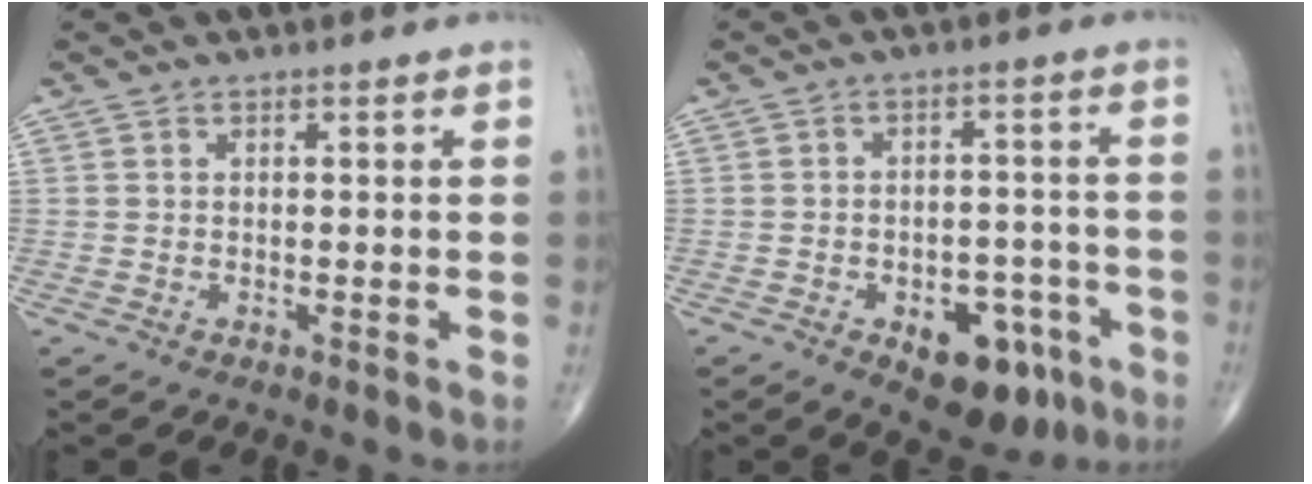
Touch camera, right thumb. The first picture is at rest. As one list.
[{"total": 11.9, "force": [-5.6, 6.9, 7.9], "torque": [-0.070, 0.035, -0.068]}]